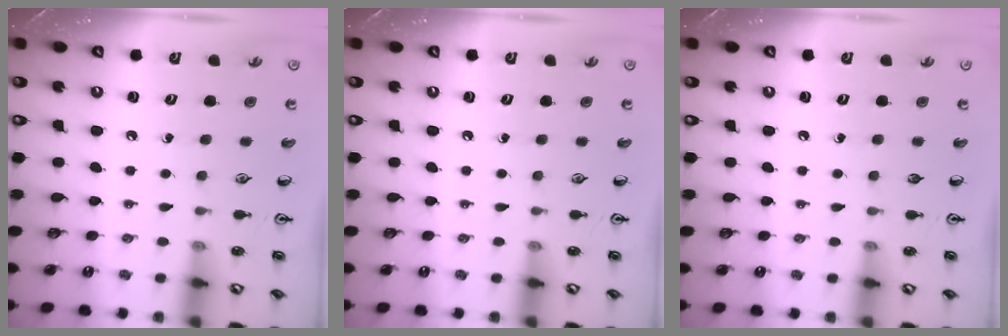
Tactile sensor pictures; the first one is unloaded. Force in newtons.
{"total": 0.0}
{"total": 0.0}